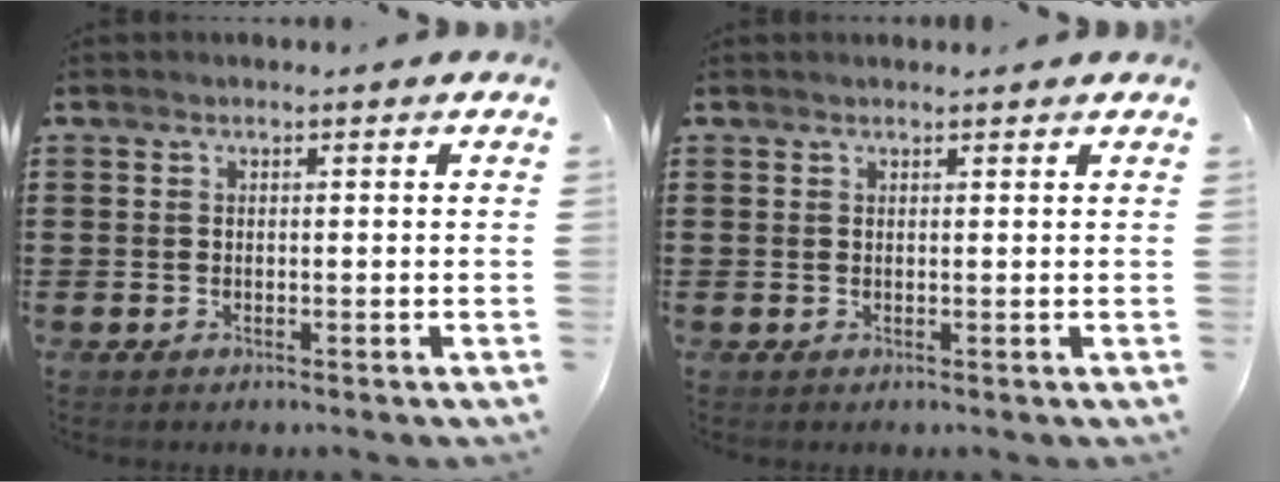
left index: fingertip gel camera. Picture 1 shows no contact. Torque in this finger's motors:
{"motor_torque": [0.55, 0.14, 0.02, 0.02]}